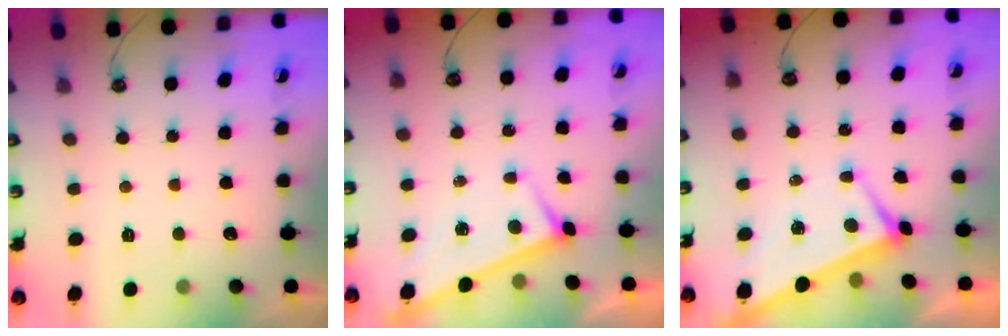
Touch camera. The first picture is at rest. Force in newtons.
{"total": 3.1, "press": 3.1, "slide": 0.3}
{"total": 3.8, "press": 3.8, "slide": 0.4}